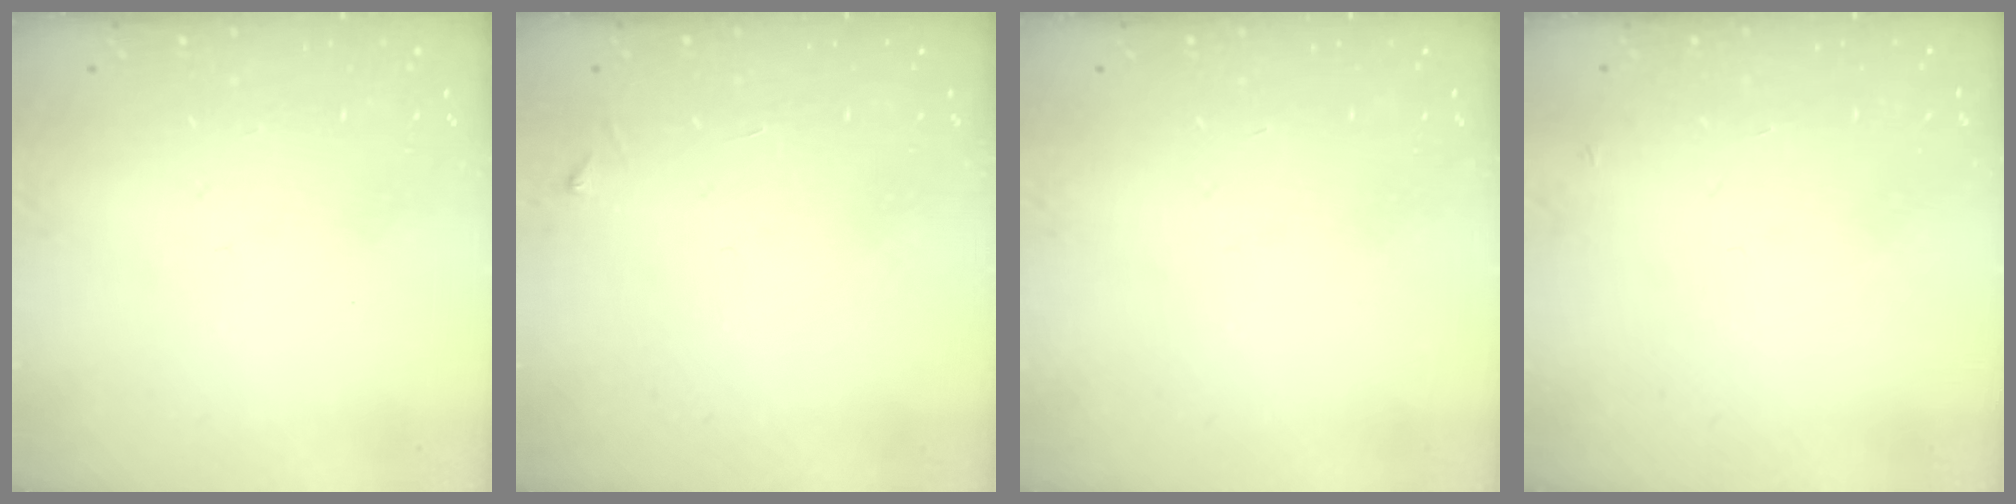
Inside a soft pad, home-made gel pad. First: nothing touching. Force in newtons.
{"total": 2.5, "press": 2.5, "slide": 0.3}
{"total": 0.0}
{"total": 2.6, "press": 2.6, "slide": 0.2}